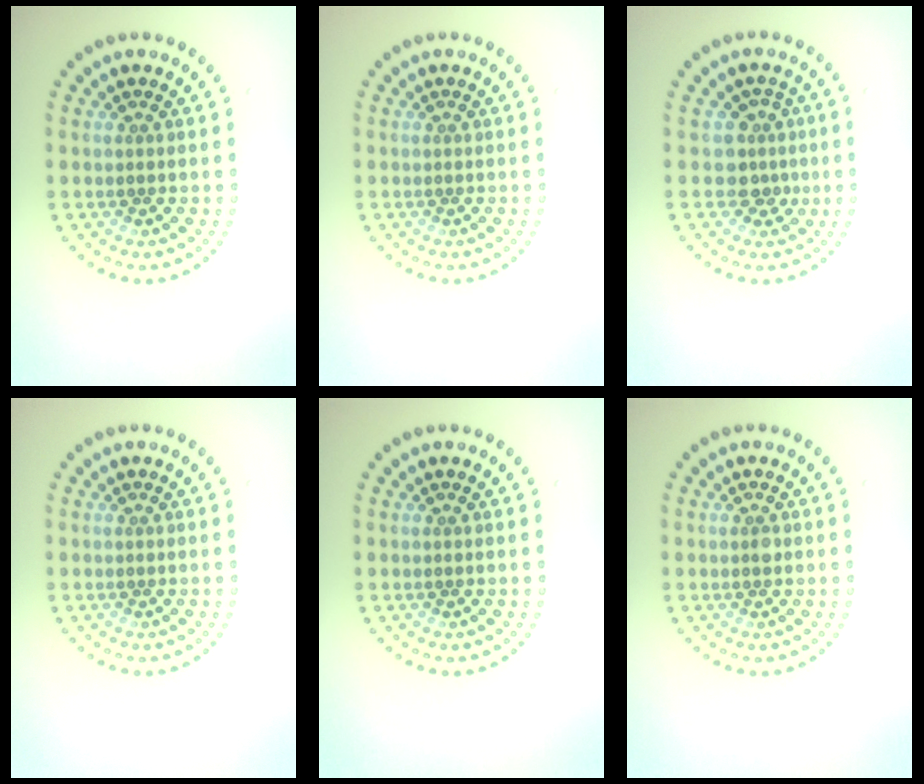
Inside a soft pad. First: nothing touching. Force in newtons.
{"total": 0.0}
{"total": 2.5, "press": 1.9, "slide": 1.7}
{"total": 0.0}
{"total": 0.0}
{"total": 0.8, "press": 0.8, "slide": 0.1}